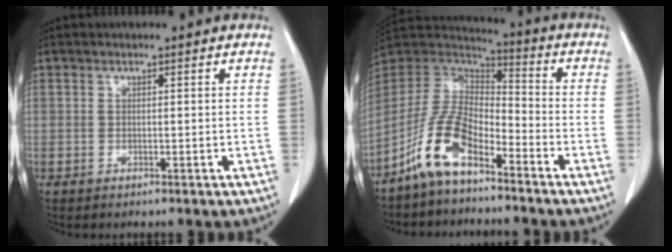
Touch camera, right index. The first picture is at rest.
{"total": 10.7, "force": [-6.8, 4.2, 7.0], "torque": [-0.164, 0.016, -0.138]}